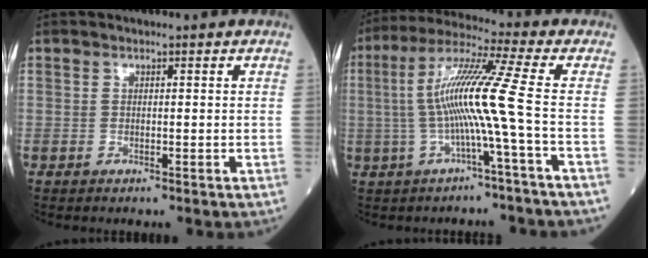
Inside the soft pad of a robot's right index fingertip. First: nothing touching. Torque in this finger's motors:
{"motor_torque": [2.00, -0.03, 1.03, 0.21]}